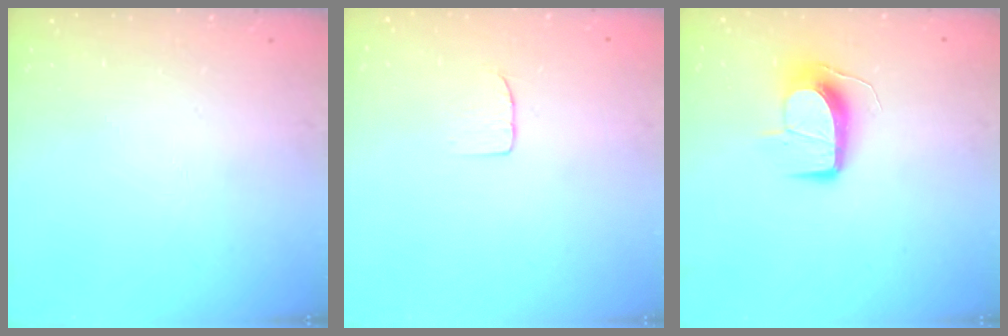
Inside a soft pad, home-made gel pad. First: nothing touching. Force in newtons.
{"total": 3.9, "press": 3.9, "slide": 0.3}
{"total": 10.6, "press": 10.6, "slide": 0.1}